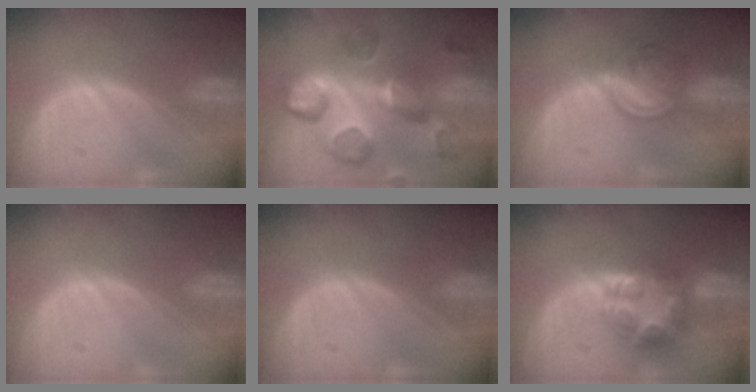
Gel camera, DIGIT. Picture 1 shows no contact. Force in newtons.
{"total": 12.4, "press": 11.1, "slide": 5.6}
{"total": 6.2, "press": 5.4, "slide": 3.0}
{"total": 0.0}
{"total": 0.0}
{"total": 7.7, "press": 6.7, "slide": 3.7}